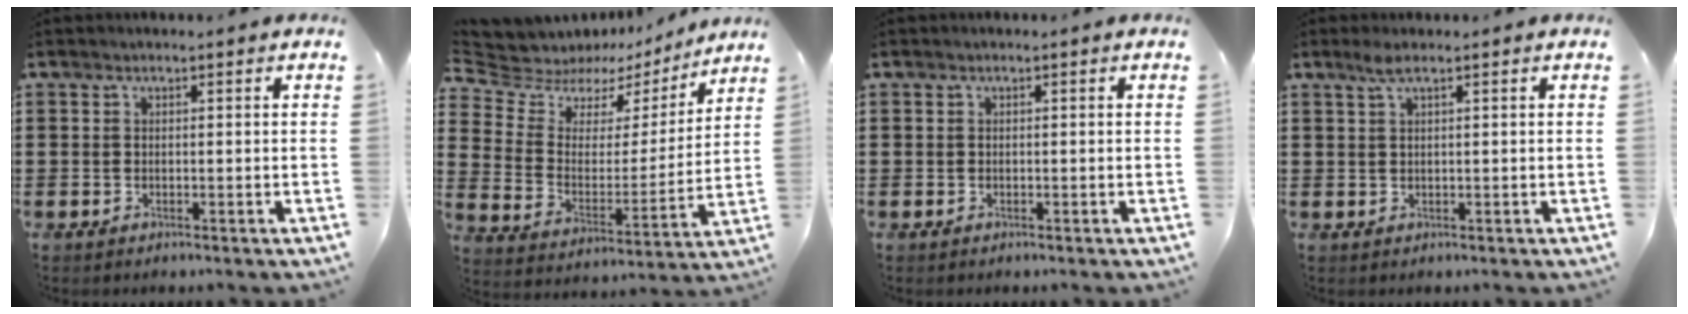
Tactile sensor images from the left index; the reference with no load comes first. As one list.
[{"total": 6.3, "force": [5.2, 3.5, 0.6], "torque": [-0.055, -0.035, 0.091]}, {"total": 0.0}, {"total": 2.0, "force": [1.0, 0.2, 1.7], "torque": [-0.037, 0.001, 0.018]}]